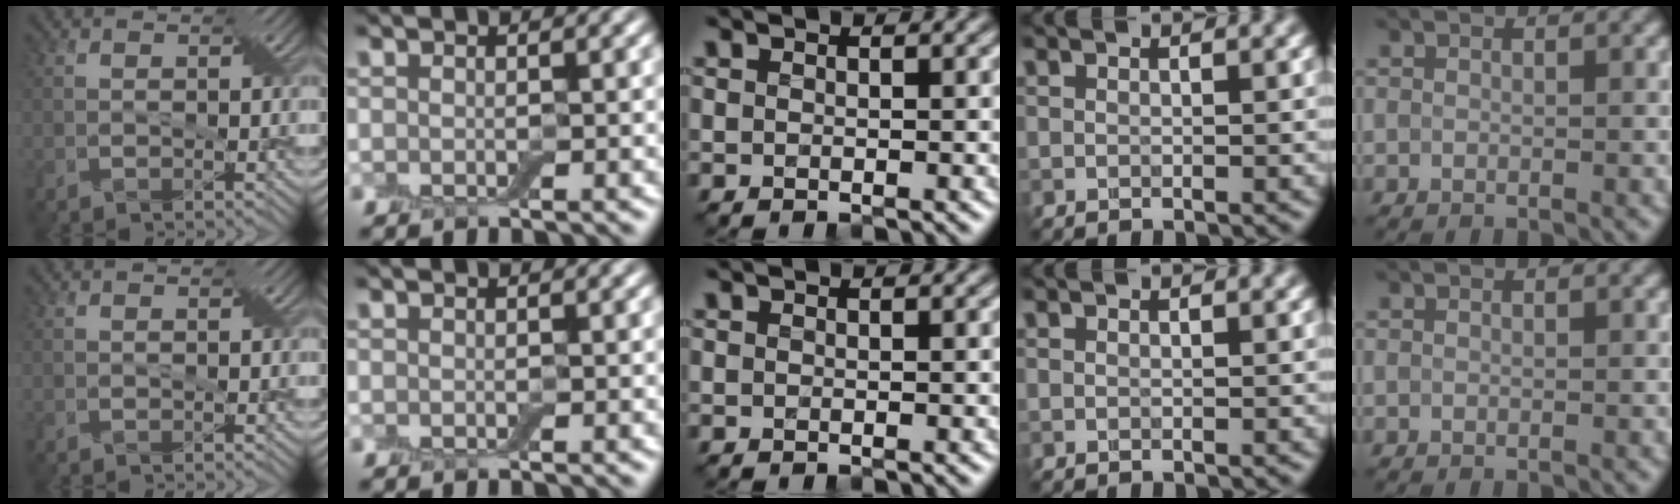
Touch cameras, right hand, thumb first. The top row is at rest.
{}